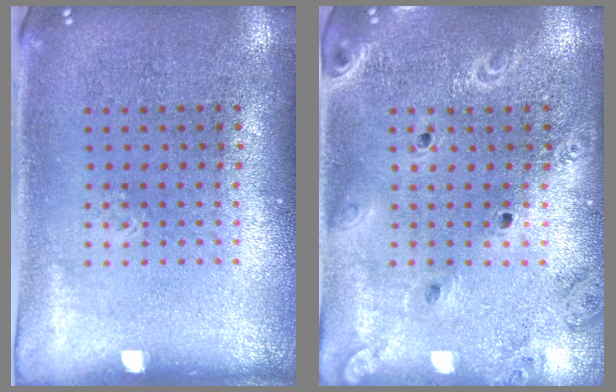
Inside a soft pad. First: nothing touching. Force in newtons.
{"total": 2.0, "press": 1.9, "slide": 0.7}